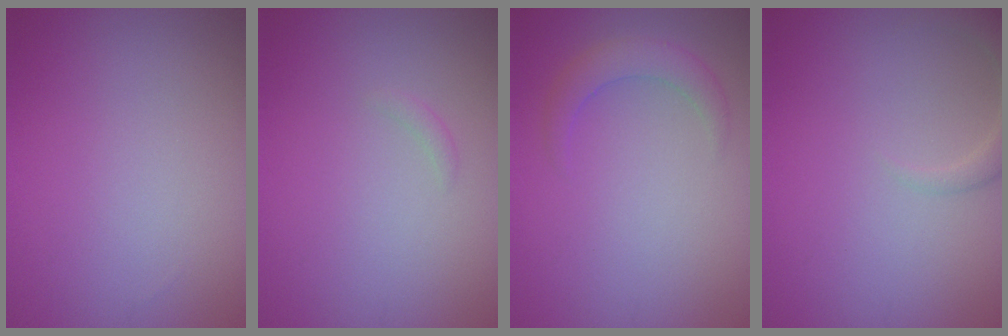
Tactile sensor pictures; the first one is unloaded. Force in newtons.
{"total": 0.5, "press": 0.5, "slide": 0.1}
{"total": 2.2, "press": 2.2, "slide": 0.1}
{"total": 2.3, "press": 2.3, "slide": 0.3}